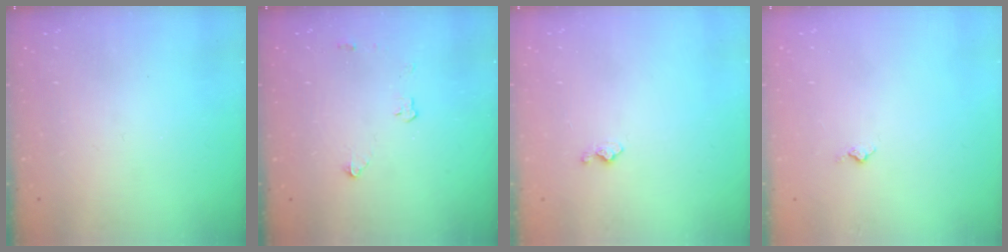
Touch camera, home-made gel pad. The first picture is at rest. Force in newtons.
{"total": 2.9, "press": 2.9, "slide": 0.5}
{"total": 3.6, "press": 3.5, "slide": 0.6}
{"total": 3.3, "press": 3.2, "slide": 0.5}